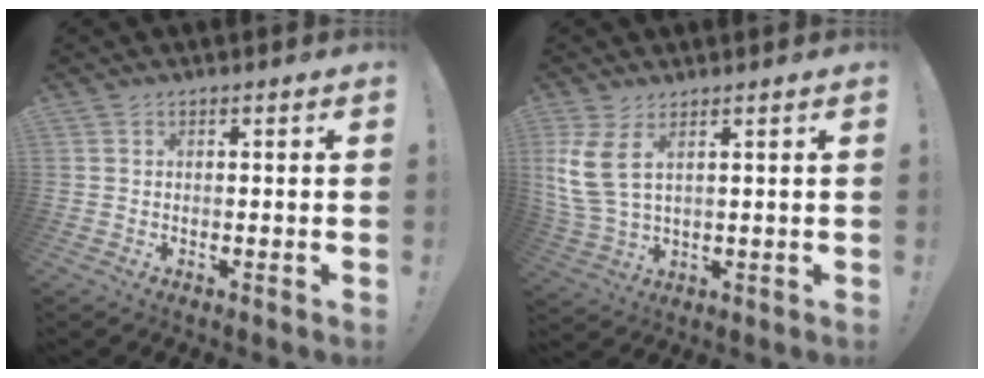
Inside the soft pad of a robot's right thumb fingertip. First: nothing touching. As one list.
[{"total": 7.8, "force": [3.6, 2.9, 6.2], "torque": [-0.132, -0.021, 0.070]}]